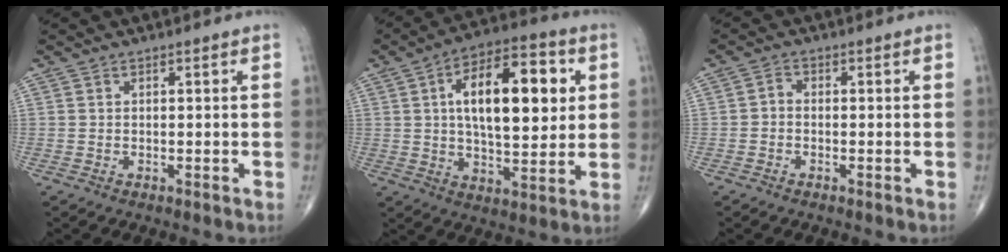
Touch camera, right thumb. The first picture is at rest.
{"total": 19.1, "force": [4.1, 8.8, 16.5], "torque": [-0.229, 0.003, 0.058]}
{"total": 1.6, "force": [-0.5, 1.1, 0.9], "torque": [-0.011, 0.005, -0.017]}